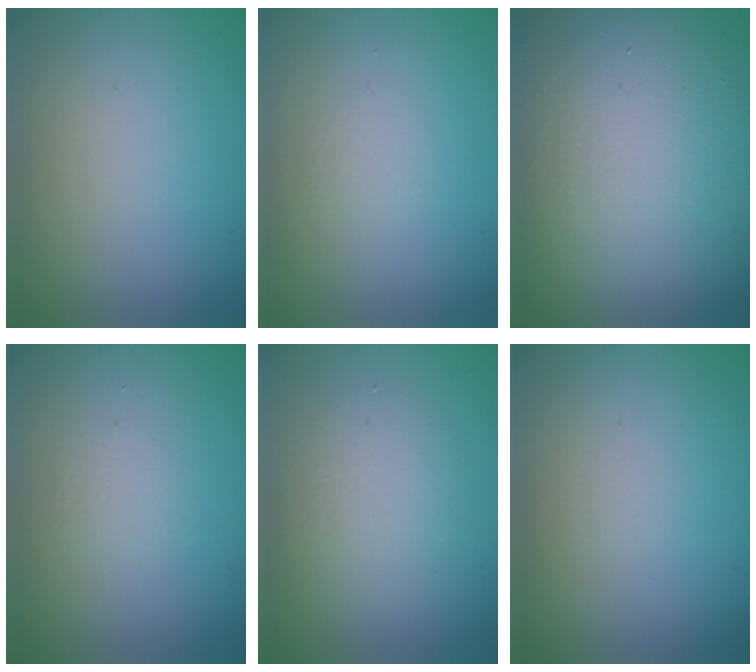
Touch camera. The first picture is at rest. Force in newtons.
{"total": 0.0}
{"total": 18.2, "press": 18.1, "slide": 1.3}
{"total": 0.9, "press": 0.9, "slide": 0.1}
{"total": 2.6, "press": 2.6, "slide": 0.1}
{"total": 0.0}